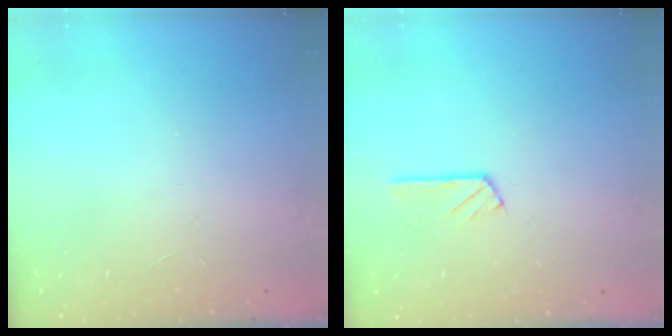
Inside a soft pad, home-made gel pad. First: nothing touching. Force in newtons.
{"total": 2.9, "press": 2.9, "slide": 0.5}